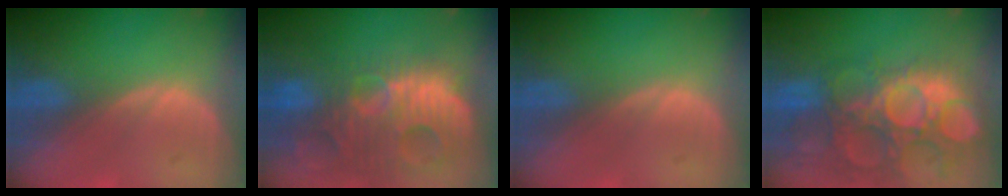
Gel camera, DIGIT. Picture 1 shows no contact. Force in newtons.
{"total": 14.5, "press": 12.5, "slide": 7.3}
{"total": 0.0}
{"total": 14.8, "press": 12.7, "slide": 7.6}